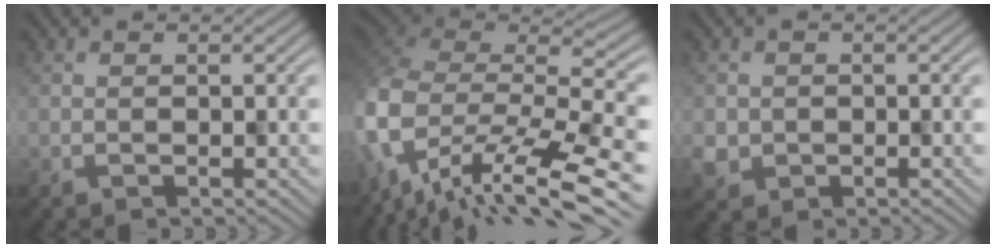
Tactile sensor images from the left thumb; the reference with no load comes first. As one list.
[{"total": 16.9, "force": [-8.8, 7.8, 12.1], "torque": [-0.297, -0.022, -0.141]}, {"total": 2.4, "force": [-0.7, 2.2, 0.4], "torque": [-0.014, -0.011, -0.015]}]